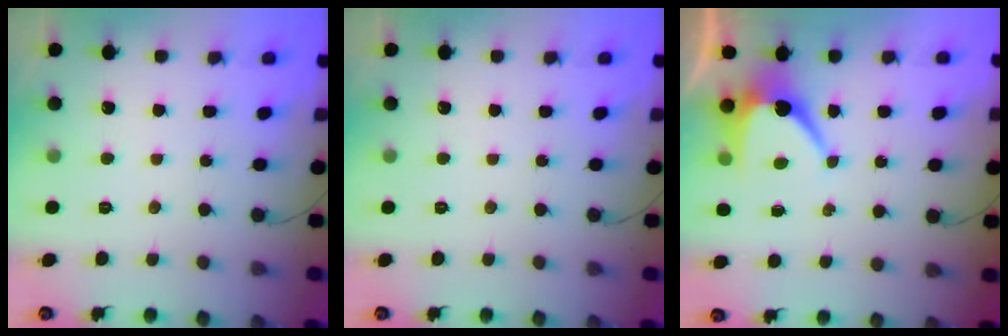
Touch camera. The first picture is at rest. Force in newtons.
{"total": 0.0}
{"total": 6.8, "press": 6.8, "slide": 0.6}